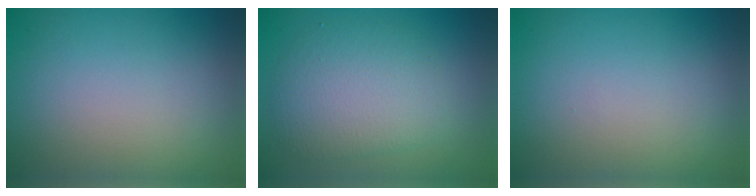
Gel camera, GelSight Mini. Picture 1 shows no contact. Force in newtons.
{"total": 5.0, "press": 5.0, "slide": 0.1}
{"total": 0.0}